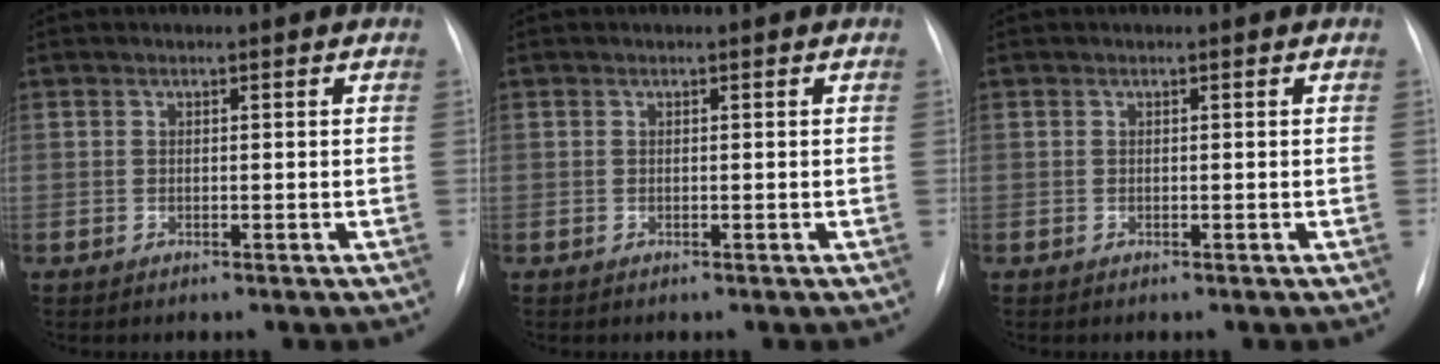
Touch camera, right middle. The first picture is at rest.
{"total": 0.0}
{"total": 0.0}